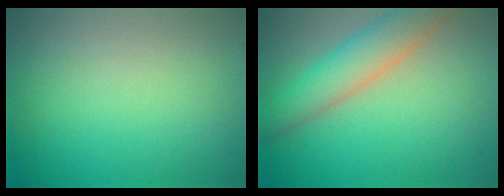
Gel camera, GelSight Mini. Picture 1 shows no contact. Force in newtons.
{"total": 4.9, "press": 4.9, "slide": 0.3}